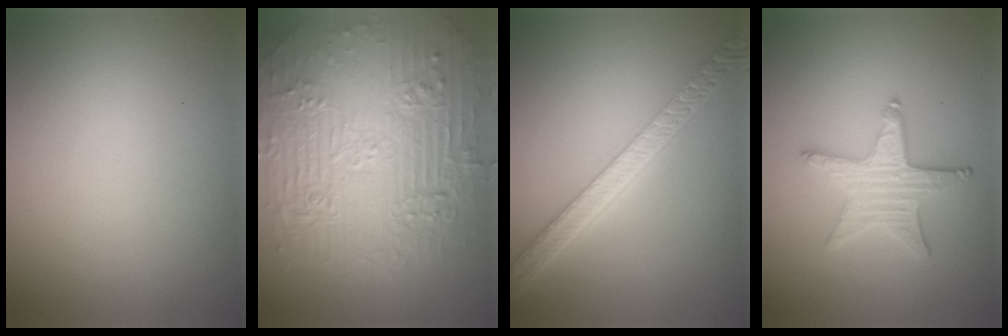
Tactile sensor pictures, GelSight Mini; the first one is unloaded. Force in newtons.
{"total": 10.9, "press": 7.3, "slide": 8.2}
{"total": 5.5, "press": 4.3, "slide": 3.4}
{"total": 4.2, "press": 3.7, "slide": 2.1}